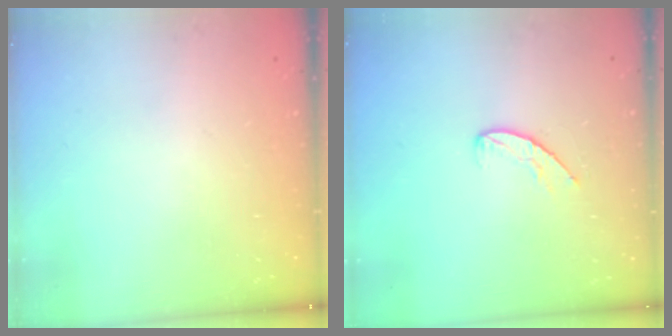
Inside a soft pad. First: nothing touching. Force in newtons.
{"total": 5.5, "press": 5.5, "slide": 0.5}